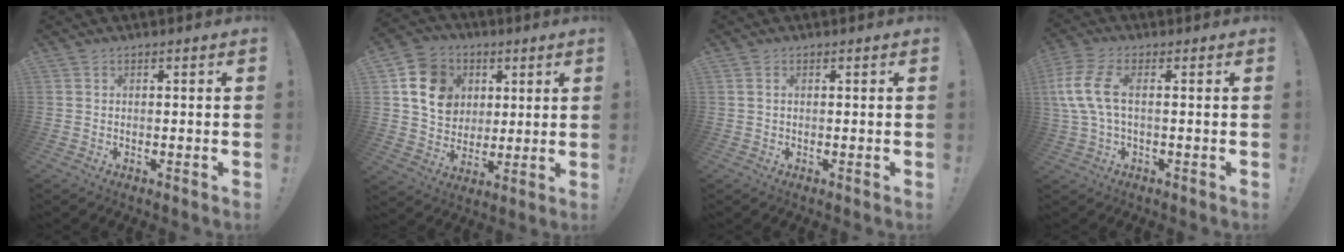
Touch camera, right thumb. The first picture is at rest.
{"total": 14.6, "force": [4.8, 12.1, 6.7], "torque": [-0.093, -0.007, 0.099]}
{"total": 0.8, "force": [0.3, 0.5, 0.6], "torque": [-0.016, 0.005, 0.006]}
{"total": 10.6, "force": [1.2, 5.1, 9.2], "torque": [-0.199, 0.003, 0.027]}